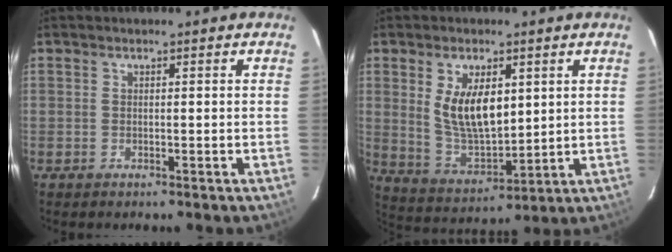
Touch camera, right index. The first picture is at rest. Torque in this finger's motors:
{"motor_torque": [0.50, 0.26, 0.29, 0.15]}